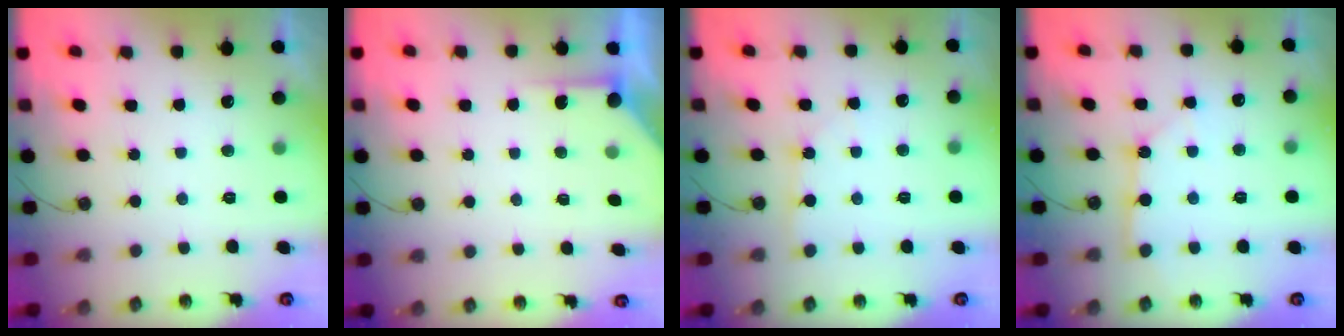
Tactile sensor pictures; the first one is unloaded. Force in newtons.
{"total": 3.2, "press": 3.2, "slide": 0.3}
{"total": 2.2, "press": 2.2, "slide": 0.2}
{"total": 2.8, "press": 2.7, "slide": 0.3}